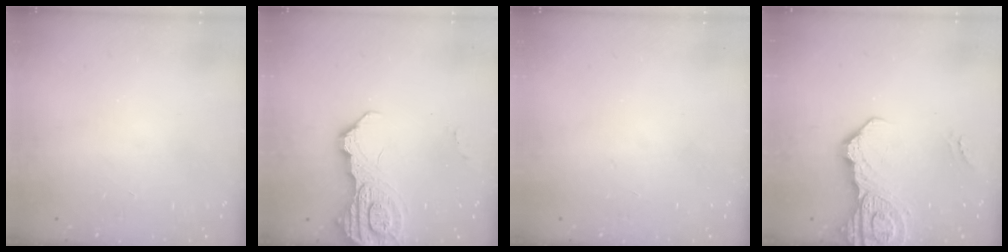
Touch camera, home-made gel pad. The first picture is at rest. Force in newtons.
{"total": 16.1, "press": 16.0, "slide": 1.8}
{"total": 0.0}
{"total": 13.9, "press": 13.9, "slide": 1.5}